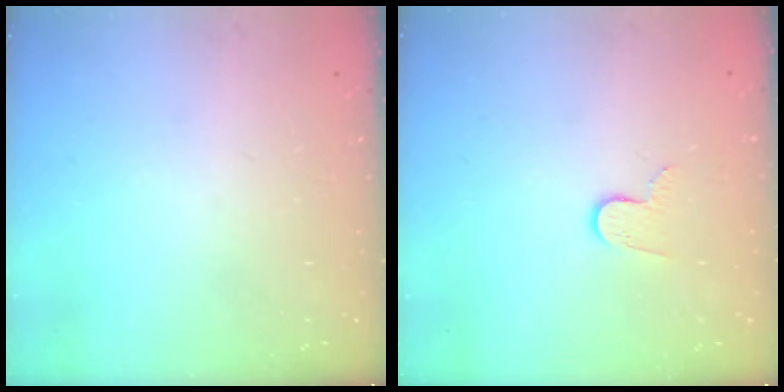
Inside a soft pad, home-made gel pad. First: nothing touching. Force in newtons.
{"total": 6.0, "press": 6.0, "slide": 0.5}